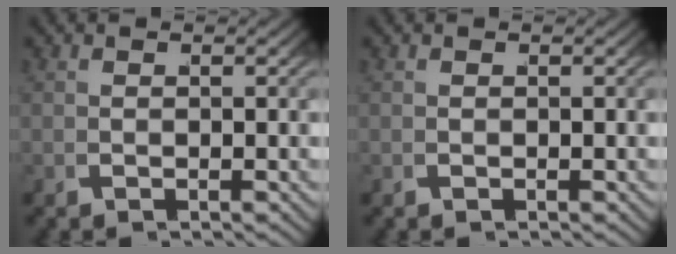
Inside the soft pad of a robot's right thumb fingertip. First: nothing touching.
{"total": 0.0}